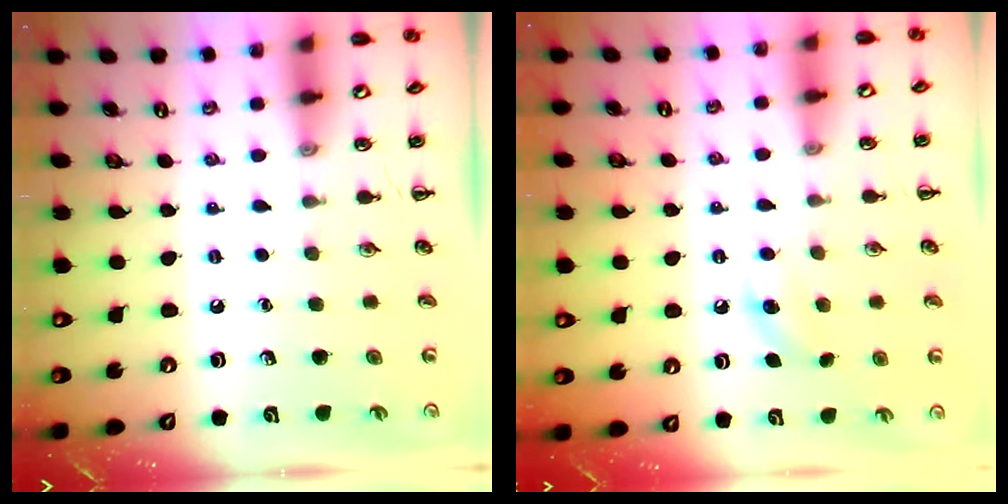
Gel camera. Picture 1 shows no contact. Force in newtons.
{"total": 5.4, "press": 5.2, "slide": 1.2}